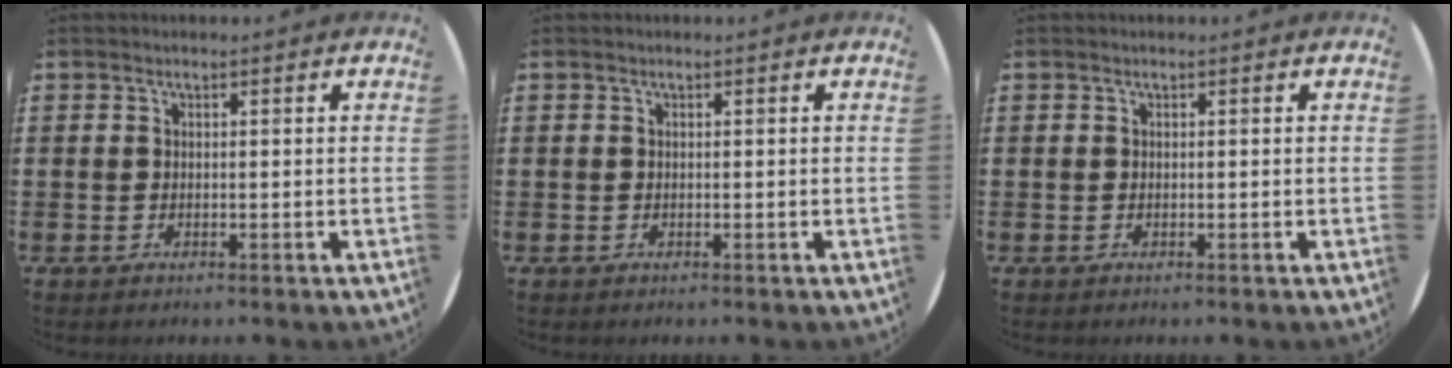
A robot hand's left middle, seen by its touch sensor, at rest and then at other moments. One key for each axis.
{"total": 0.0}
{"total": 0.0}